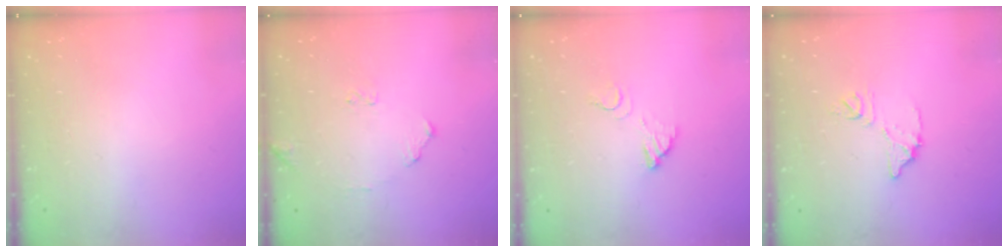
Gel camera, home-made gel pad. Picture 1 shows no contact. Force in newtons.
{"total": 6.3, "press": 6.3, "slide": 0.2}
{"total": 3.6, "press": 3.6, "slide": 0.2}
{"total": 8.5, "press": 8.4, "slide": 0.3}